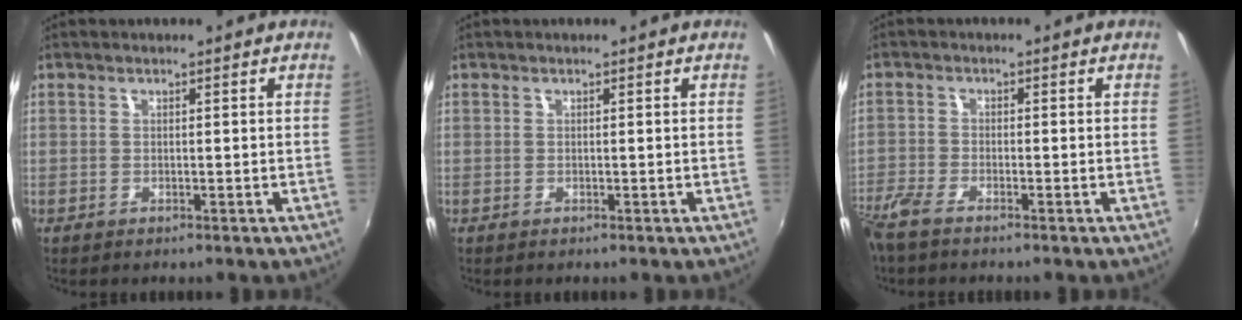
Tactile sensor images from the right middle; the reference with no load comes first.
{"total": 0.0}
{"total": 5.1, "force": [-4.2, 1.2, 2.6], "torque": [-0.076, -0.018, -0.087]}